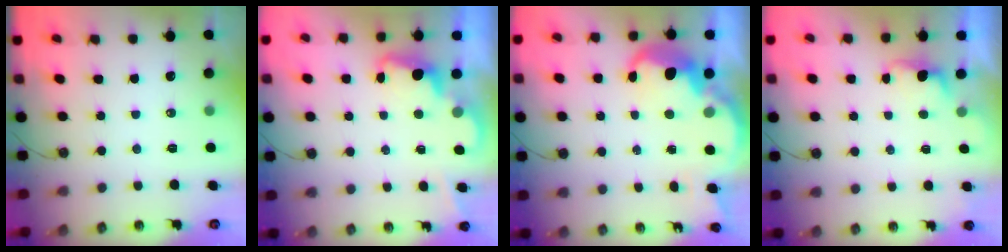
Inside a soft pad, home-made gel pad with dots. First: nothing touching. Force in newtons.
{"total": 2.5, "press": 2.4, "slide": 0.5}
{"total": 6.7, "press": 6.7, "slide": 0.5}
{"total": 1.1, "press": 0.8, "slide": 0.7}